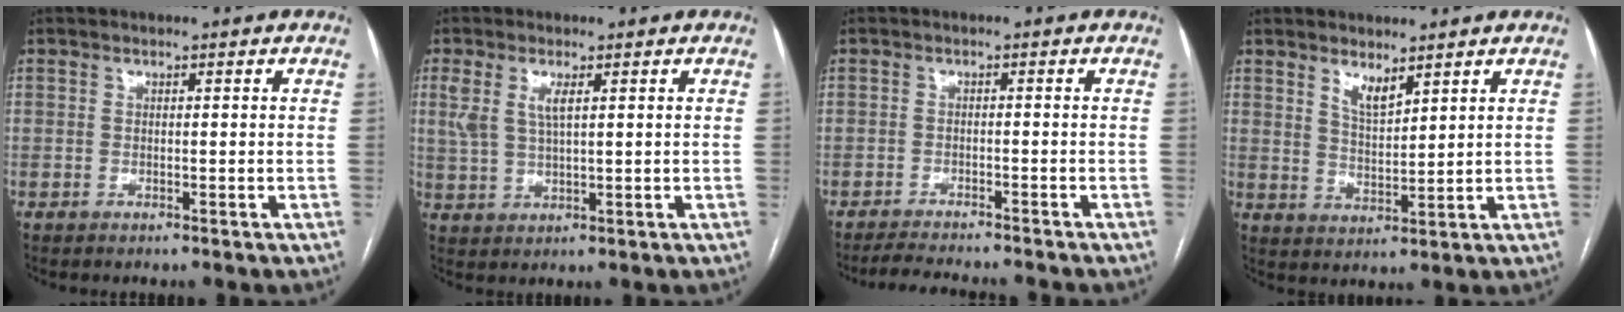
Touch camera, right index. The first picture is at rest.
{"total": 4.7, "force": [1.8, 1.6, 4.0], "torque": [-0.092, 0.010, 0.044]}
{"total": 7.0, "force": [-6.6, 0.6, 2.4], "torque": [-0.032, -0.013, -0.100]}
{"total": 4.0, "force": [3.0, 1.2, 2.4], "torque": [-0.046, -0.011, 0.060]}